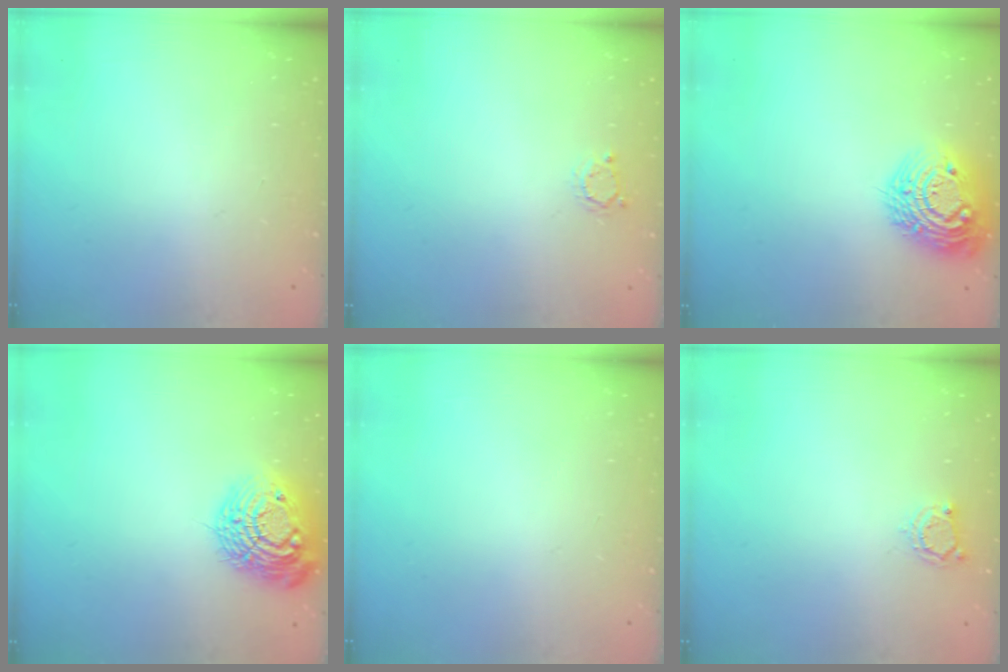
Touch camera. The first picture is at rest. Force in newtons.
{"total": 2.5, "press": 2.5, "slide": 0.4}
{"total": 15.5, "press": 15.4, "slide": 1.0}
{"total": 15.8, "press": 15.7, "slide": 1.5}
{"total": 0.0}
{"total": 3.6, "press": 3.5, "slide": 0.4}